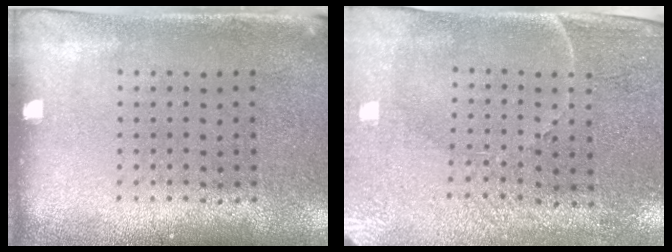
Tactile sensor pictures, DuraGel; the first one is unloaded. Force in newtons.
{"total": 3.5, "press": 3.3, "slide": 1.1}